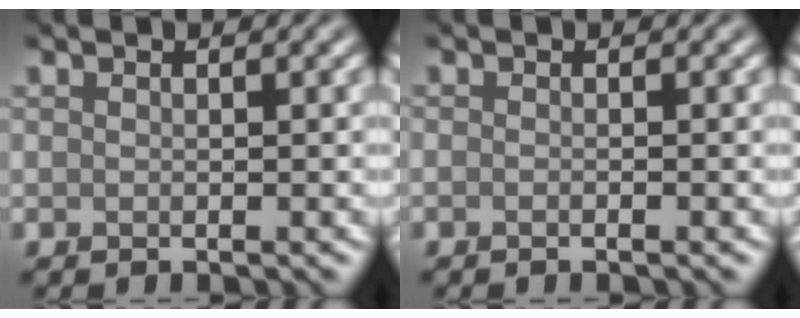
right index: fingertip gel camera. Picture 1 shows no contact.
{"total": 0.5, "force": [-0.5, -0.1, 0.1], "torque": [-0.002, -0.002, -0.009]}